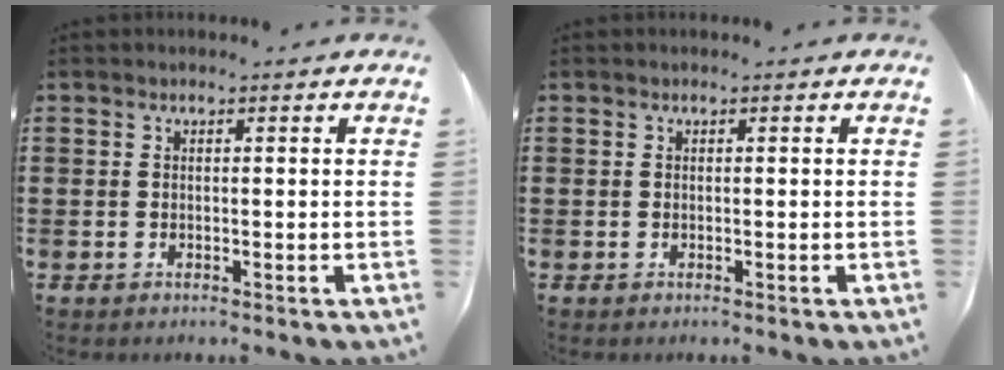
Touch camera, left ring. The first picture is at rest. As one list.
[{"total": 0.0}]